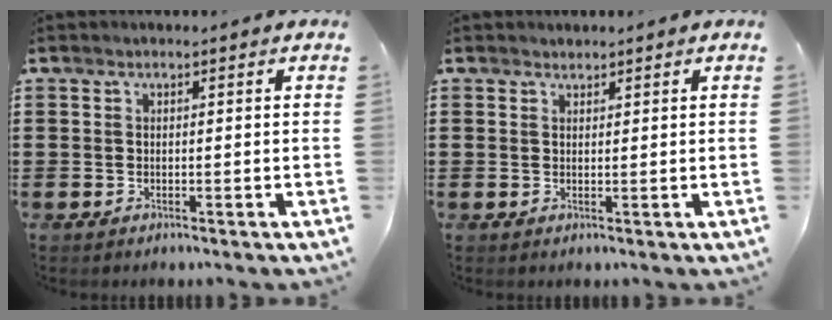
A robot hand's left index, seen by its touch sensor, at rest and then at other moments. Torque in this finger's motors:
{"motor_torque": [0.25, -0.36, -0.08, 0.00]}